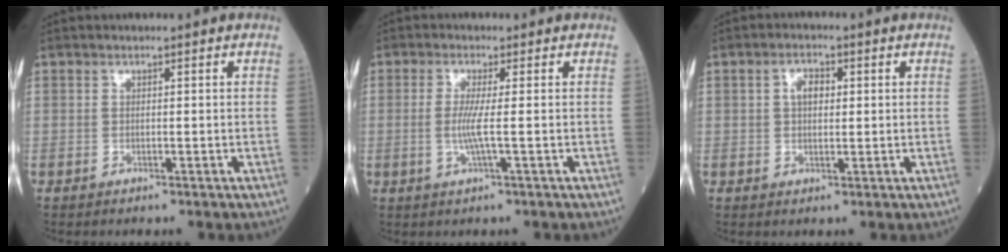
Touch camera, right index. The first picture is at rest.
{"total": 3.6, "force": [-0.2, -0.2, 3.6], "torque": [-0.082, -0.006, -0.007]}
{"total": 3.1, "force": [0.7, 1.8, 2.4], "torque": [-0.043, 0.008, 0.012]}